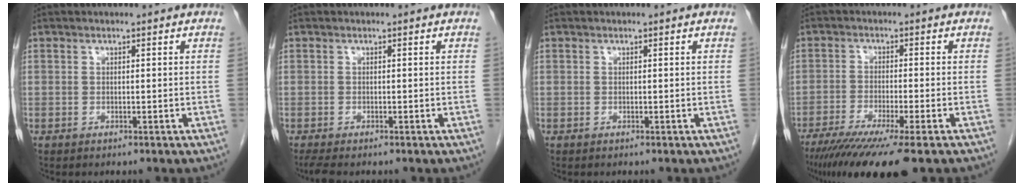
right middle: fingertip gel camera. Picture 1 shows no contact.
{"total": 2.0, "force": [-1.6, 0.2, 1.1], "torque": [-0.025, -0.008, -0.028]}
{"total": 0.0}
{"total": 12.4, "force": [-9.1, 0.2, 8.4], "torque": [-0.134, -0.035, -0.145]}